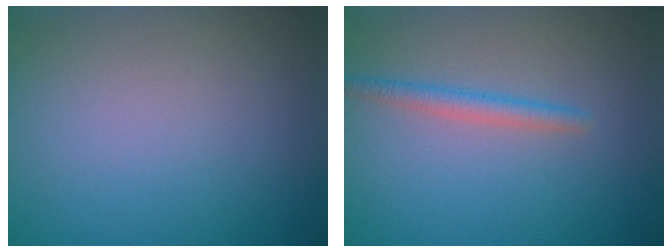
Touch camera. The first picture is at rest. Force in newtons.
{"total": 1.8, "press": 1.8, "slide": 0.1}